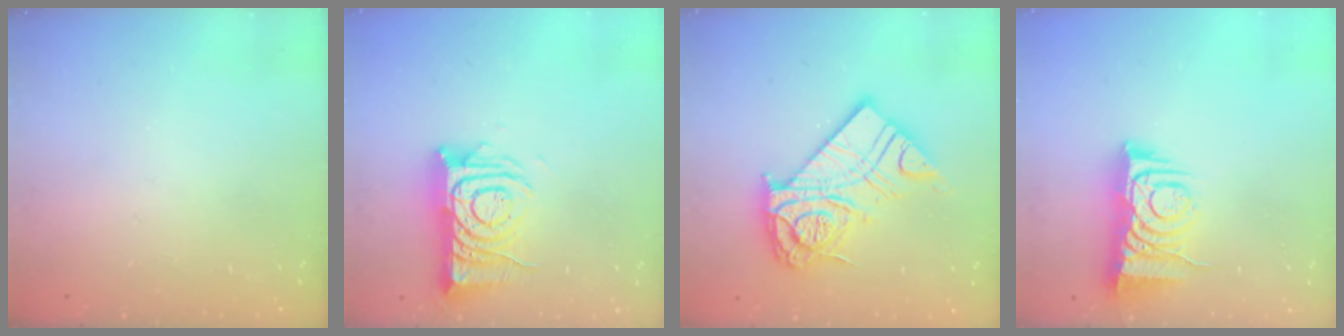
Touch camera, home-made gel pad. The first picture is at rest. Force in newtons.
{"total": 11.7, "press": 11.6, "slide": 1.0}
{"total": 20.3, "press": 20.1, "slide": 2.2}
{"total": 9.1, "press": 9.0, "slide": 1.0}